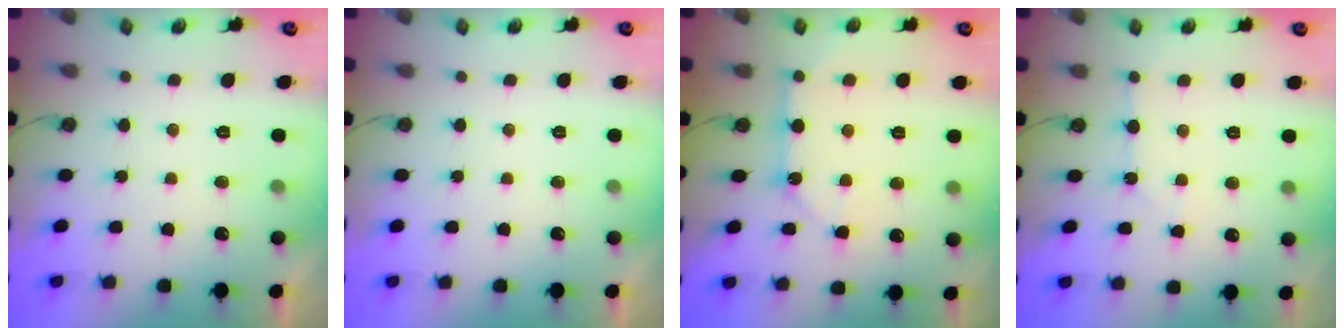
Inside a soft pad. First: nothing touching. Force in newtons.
{"total": 0.0}
{"total": 11.0, "press": 11.0, "slide": 0.8}
{"total": 2.9, "press": 2.8, "slide": 0.4}